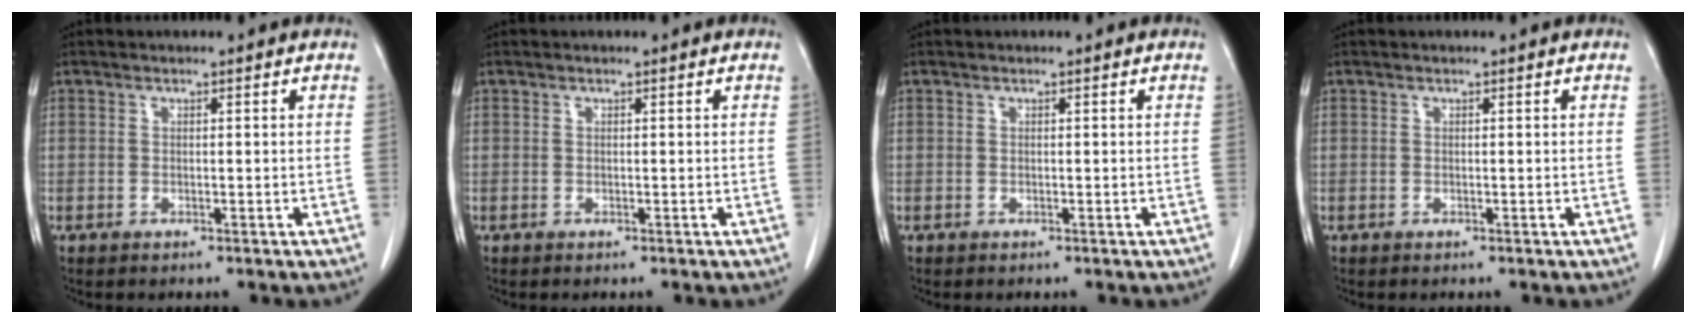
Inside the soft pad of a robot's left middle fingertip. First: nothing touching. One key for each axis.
{"total": 0.0}
{"total": 0.0}
{"total": 0.0}